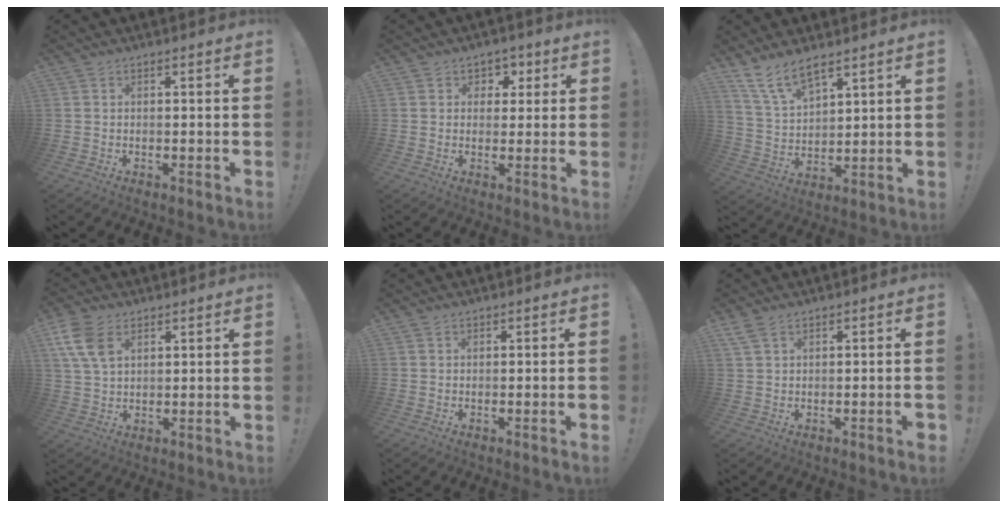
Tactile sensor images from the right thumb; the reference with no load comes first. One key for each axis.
{"total": 4.3, "fx": 1.5, "fy": 4.0, "fz": 0.7, "tx": 0.003, "ty": -0.008, "tz": 0.025}
{"total": 9.4, "fx": 7.3, "fy": 3.3, "fz": 4.9, "tx": -0.101, "ty": -0.040, "tz": 0.143}
{"total": 9.8, "fx": 4.3, "fy": 6.1, "fz": 6.3, "tx": -0.122, "ty": -0.007, "tz": 0.084}
{"total": 0.9, "fx": -0.4, "fy": -0.3, "fz": 0.8, "tx": -0.014, "ty": 0.000, "tz": -0.008}
{"total": 3.0, "fx": 0.5, "fy": 1.0, "fz": 2.8, "tx": -0.050, "ty": 0.002, "tz": 0.014}